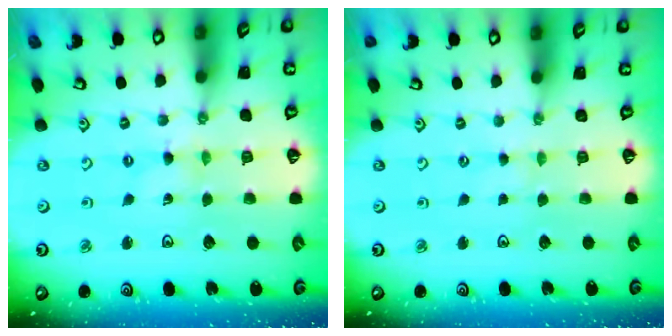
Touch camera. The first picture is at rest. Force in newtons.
{"total": 0.7, "press": 0.6, "slide": 0.1}